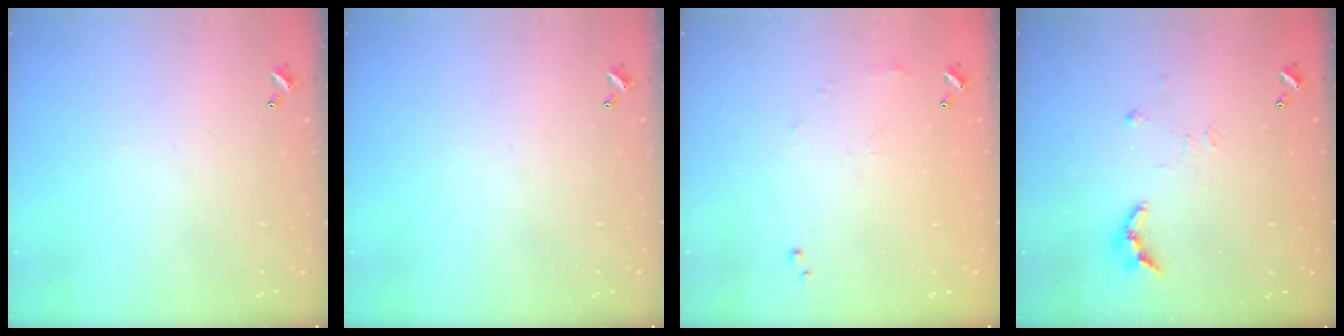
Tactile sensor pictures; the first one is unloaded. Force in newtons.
{"total": 0.0}
{"total": 5.4, "press": 5.3, "slide": 0.6}
{"total": 7.7, "press": 7.6, "slide": 0.6}